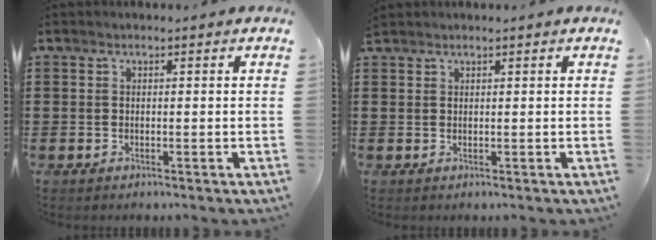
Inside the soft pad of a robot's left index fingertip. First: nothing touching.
{"total": 0.8, "force": [0.8, 0.0, 0.1], "torque": [-0.003, -0.001, 0.016]}